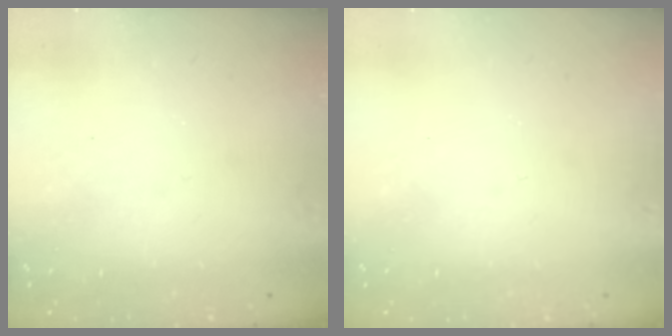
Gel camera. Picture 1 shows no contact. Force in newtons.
{"total": 0.5, "press": 0.5, "slide": 0.1}